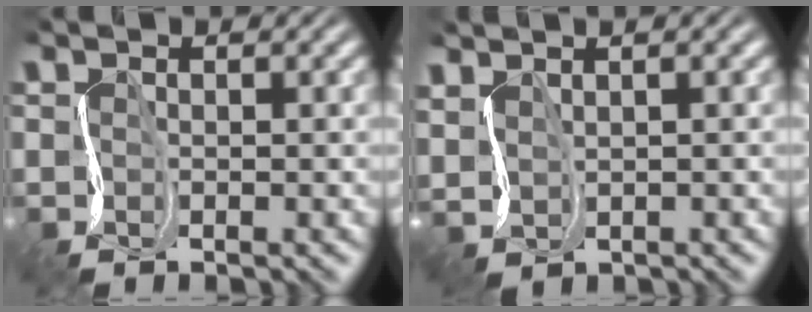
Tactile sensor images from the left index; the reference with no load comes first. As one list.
[{"total": 2.2, "force": [1.6, 0.7, 1.3], "torque": [-0.040, 0.009, 0.036]}]